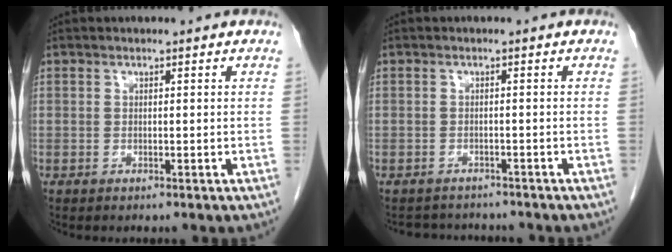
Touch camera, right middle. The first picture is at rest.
{"total": 4.4, "force": [-4.2, 1.1, 0.3], "torque": [-0.003, 0.000, -0.059]}